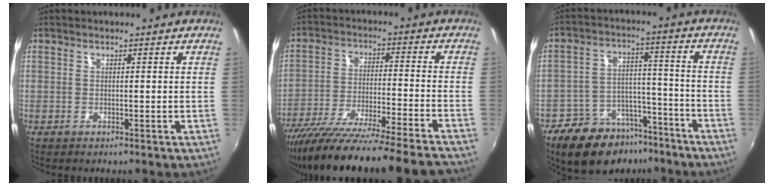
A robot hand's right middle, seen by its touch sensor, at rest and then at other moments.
{"total": 24.6, "force": [-21.8, -1.0, 11.4], "torque": [-0.199, -0.065, -0.339]}
{"total": 15.0, "force": [-10.6, 8.5, 6.4], "torque": [-0.132, 0.027, -0.149]}